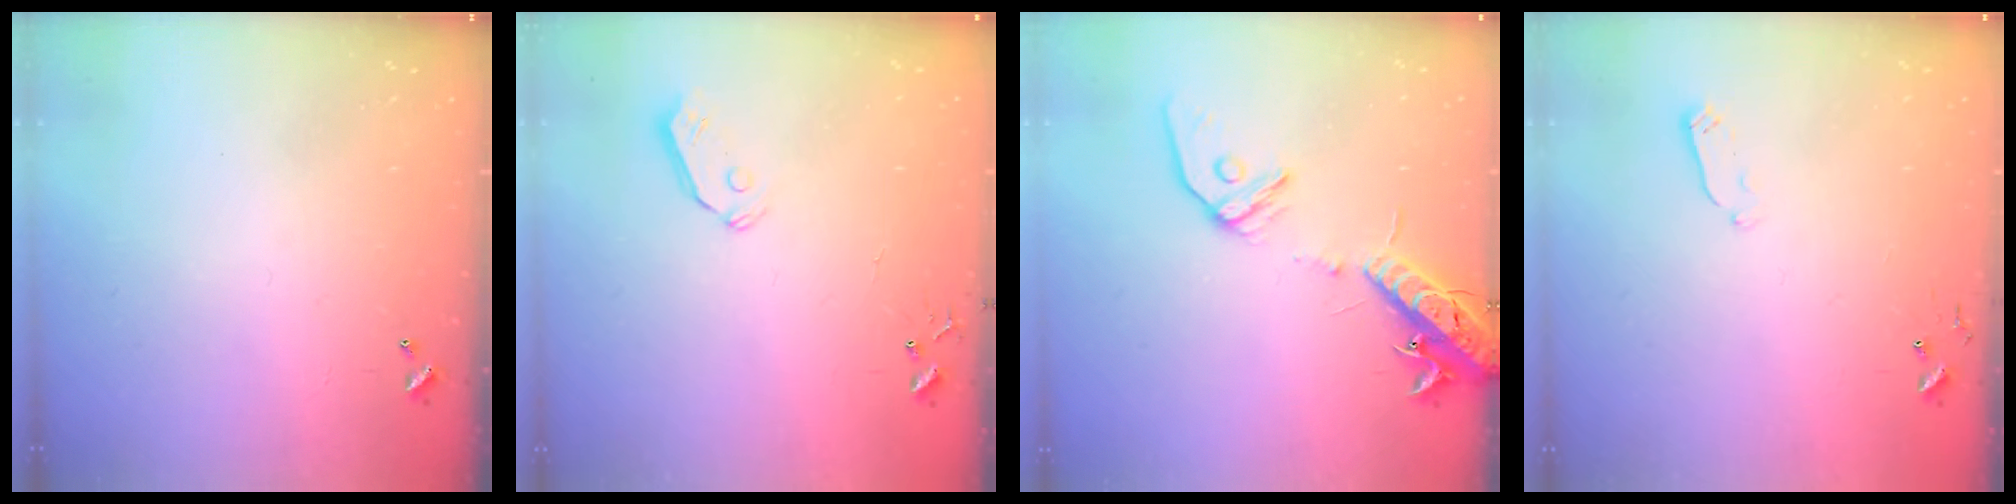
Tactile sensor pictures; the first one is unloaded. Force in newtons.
{"total": 5.8, "press": 5.8, "slide": 0.5}
{"total": 15.4, "press": 15.0, "slide": 3.5}
{"total": 2.9, "press": 2.9, "slide": 0.4}